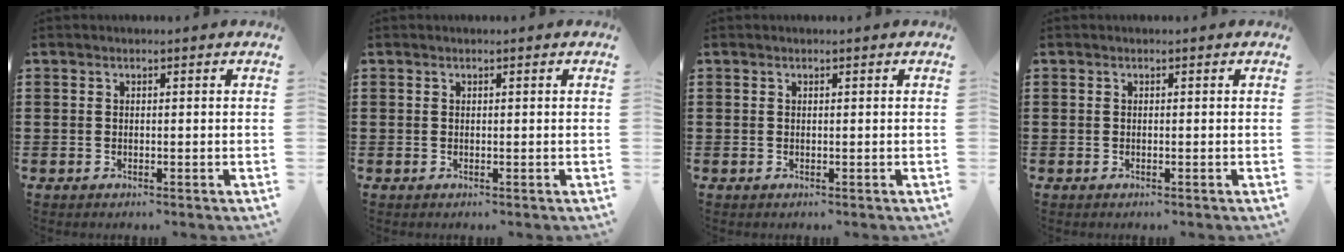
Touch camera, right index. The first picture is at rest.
{"total": 0.0}
{"total": 0.0}
{"total": 0.0}